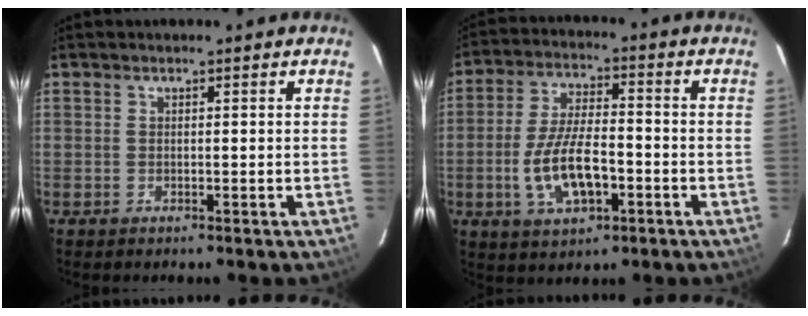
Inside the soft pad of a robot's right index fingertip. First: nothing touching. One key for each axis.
{"total": 11.2, "fx": -3.5, "fy": 4.7, "fz": 9.6, "tx": -0.197, "ty": -0.003, "tz": -0.059}